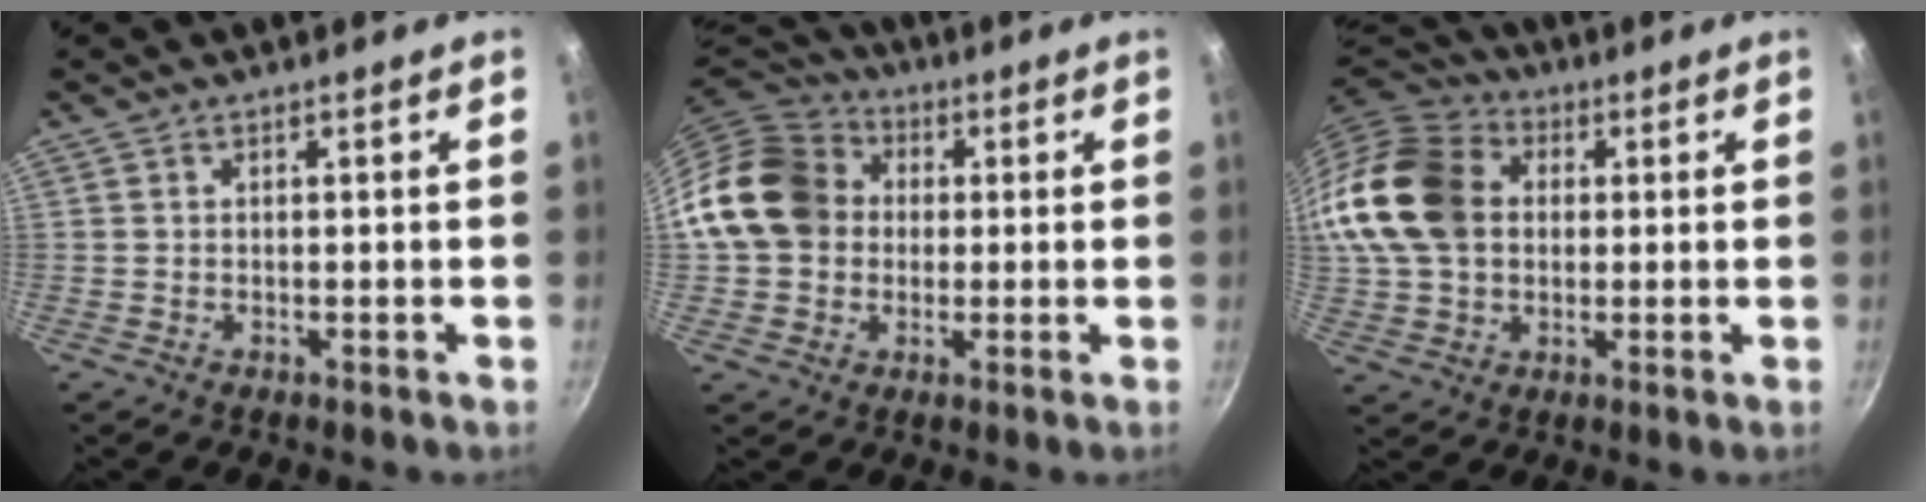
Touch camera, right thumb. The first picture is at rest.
{"total": 16.0, "force": [1.5, 13.6, 8.4], "torque": [-0.133, 0.036, 0.017]}
{"total": 19.7, "force": [2.7, 15.2, 12.3], "torque": [-0.236, 0.029, 0.042]}